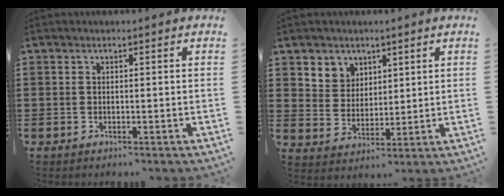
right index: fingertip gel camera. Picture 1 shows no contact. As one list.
[{"total": 4.9, "force": [3.1, 3.8, 0.1], "torque": [-0.018, 0.004, 0.057]}]